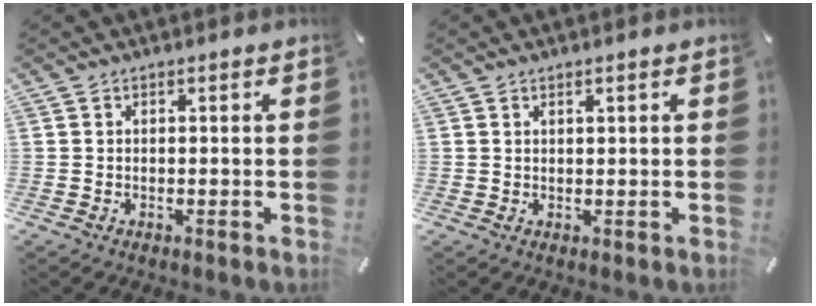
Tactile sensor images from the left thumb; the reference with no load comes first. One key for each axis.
{"total": 0.8, "fx": 0.5, "fy": 0.3, "fz": 0.5, "tx": -0.010, "ty": 0.000, "tz": 0.009}